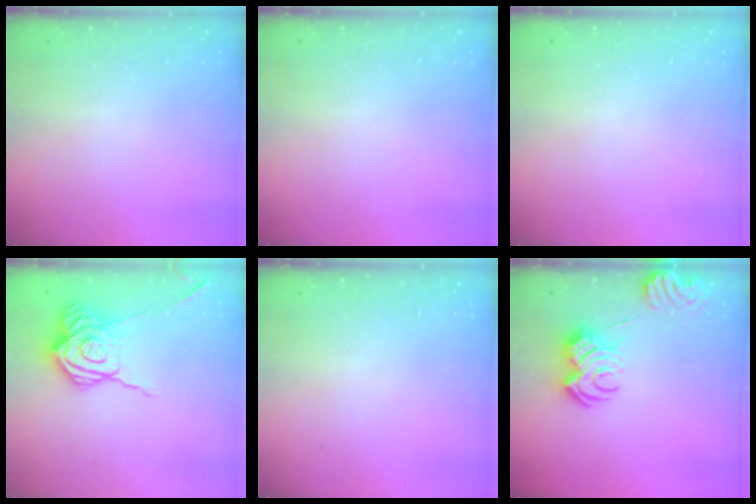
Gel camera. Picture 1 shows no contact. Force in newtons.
{"total": 0.0}
{"total": 0.0}
{"total": 18.6, "press": 18.6, "slide": 1.4}
{"total": 0.0}
{"total": 11.9, "press": 11.9, "slide": 0.7}